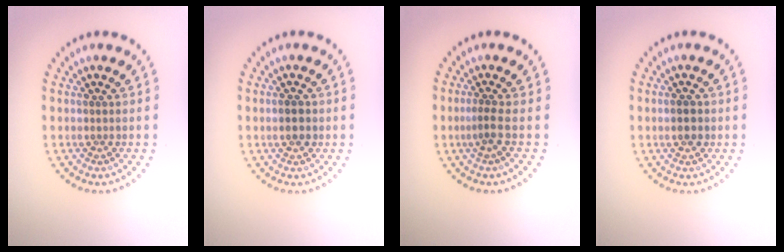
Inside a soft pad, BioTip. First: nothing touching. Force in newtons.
{"total": 2.0, "press": 2.0, "slide": 0.1}
{"total": 1.5, "press": 1.0, "slide": 1.2}
{"total": 2.0, "press": 2.0, "slide": 0.1}